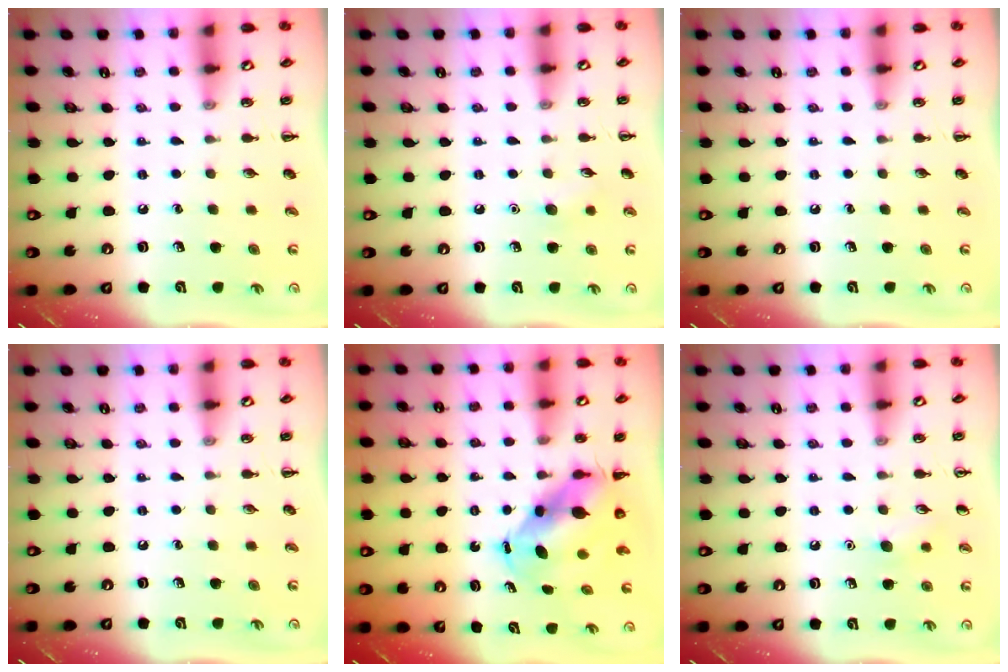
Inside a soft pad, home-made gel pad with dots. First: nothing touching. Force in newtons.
{"total": 6.4, "press": 6.2, "slide": 1.6}
{"total": 0.0}
{"total": 0.0}
{"total": 7.4, "press": 7.1, "slide": 1.9}
{"total": 6.5, "press": 6.2, "slide": 1.8}